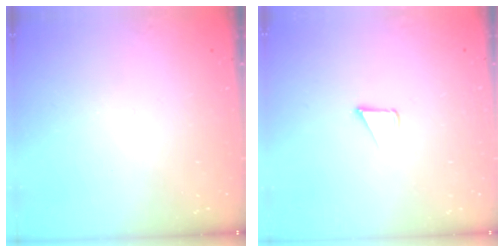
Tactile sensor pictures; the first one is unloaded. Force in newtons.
{"total": 1.7, "press": 1.7, "slide": 0.1}